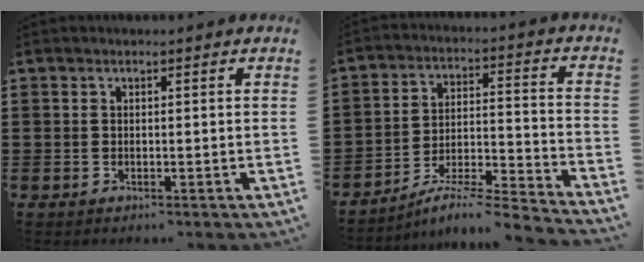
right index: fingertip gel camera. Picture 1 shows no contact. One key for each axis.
{"total": 5.6, "fx": -5.1, "fy": -0.2, "fz": 2.2, "tx": -0.036, "ty": -0.011, "tz": -0.100}